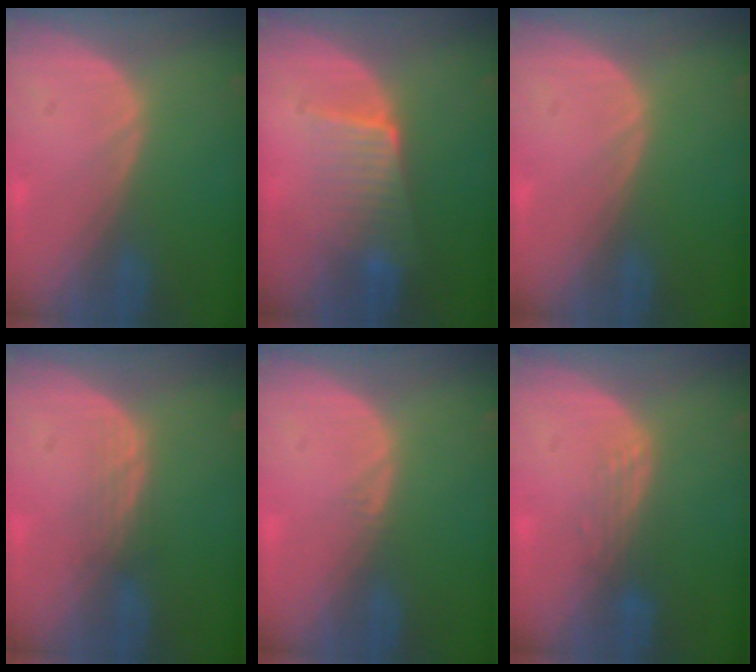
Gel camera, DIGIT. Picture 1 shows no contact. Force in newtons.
{"total": 6.5, "press": 5.6, "slide": 3.2}
{"total": 0.0}
{"total": 2.3, "press": 2.2, "slide": 0.6}
{"total": 0.5, "press": 0.5, "slide": 0.2}
{"total": 3.0, "press": 2.5, "slide": 1.7}